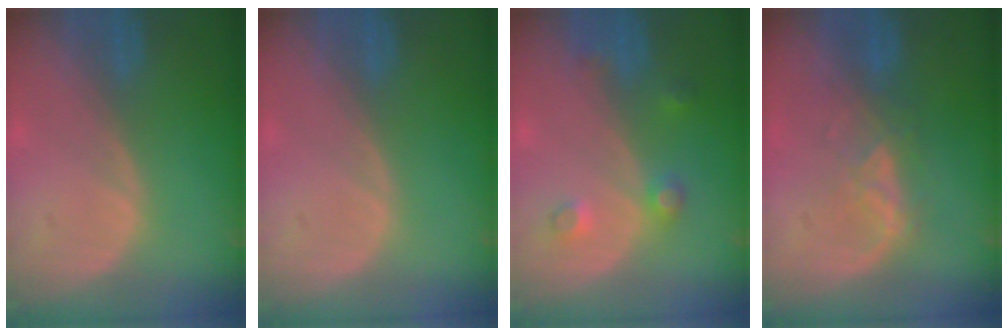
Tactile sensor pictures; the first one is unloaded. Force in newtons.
{"total": 0.0}
{"total": 3.4, "press": 3.2, "slide": 1.1}
{"total": 3.8, "press": 3.8, "slide": 0.6}